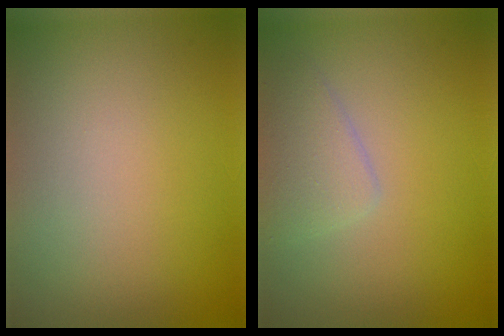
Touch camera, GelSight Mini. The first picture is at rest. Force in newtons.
{"total": 2.4, "press": 2.4, "slide": 0.1}